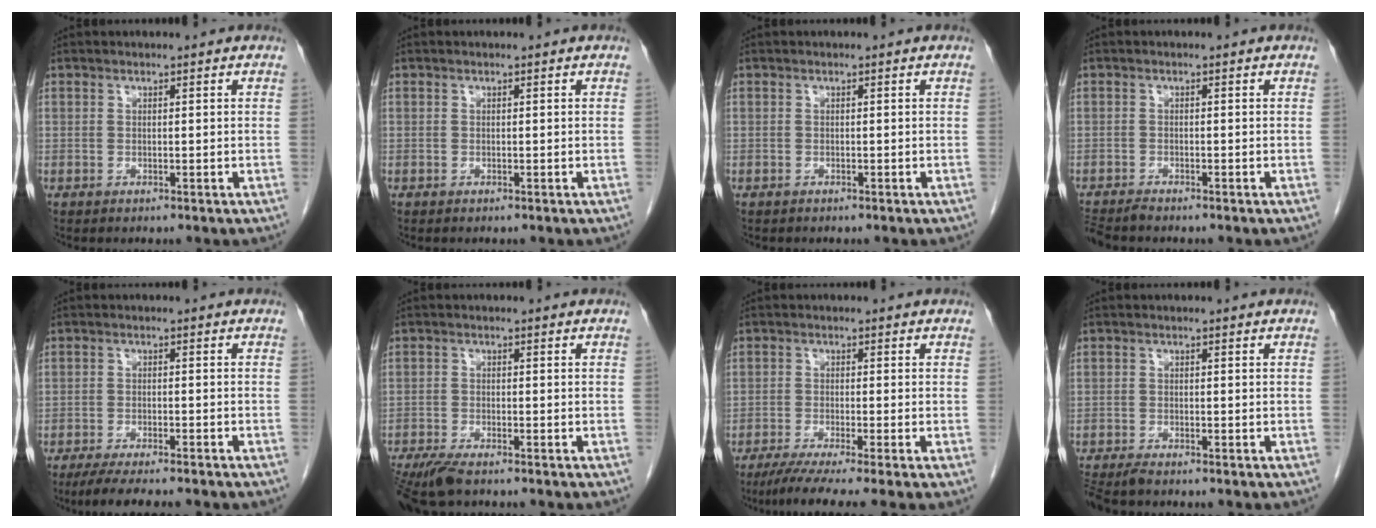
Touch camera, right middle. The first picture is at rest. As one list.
[{"total": 0.0}, {"total": 0.0}, {"total": 2.6, "force": [-2.4, 0.0, 0.9], "torque": [-0.014, -0.009, -0.044]}, {"total": 9.5, "force": [-7.9, 1.3, 5.1], "torque": [-0.070, -0.015, -0.114]}, {"total": 6.3, "force": [-5.1, 1.1, 3.6], "torque": [-0.068, -0.017, -0.090]}, {"total": 7.8, "force": [-5.7, -0.7, 5.2], "torque": [-0.078, -0.024, -0.091]}, {"total": 3.3, "force": [-2.9, 0.3, 1.5], "torque": [-0.027, -0.011, -0.052]}]